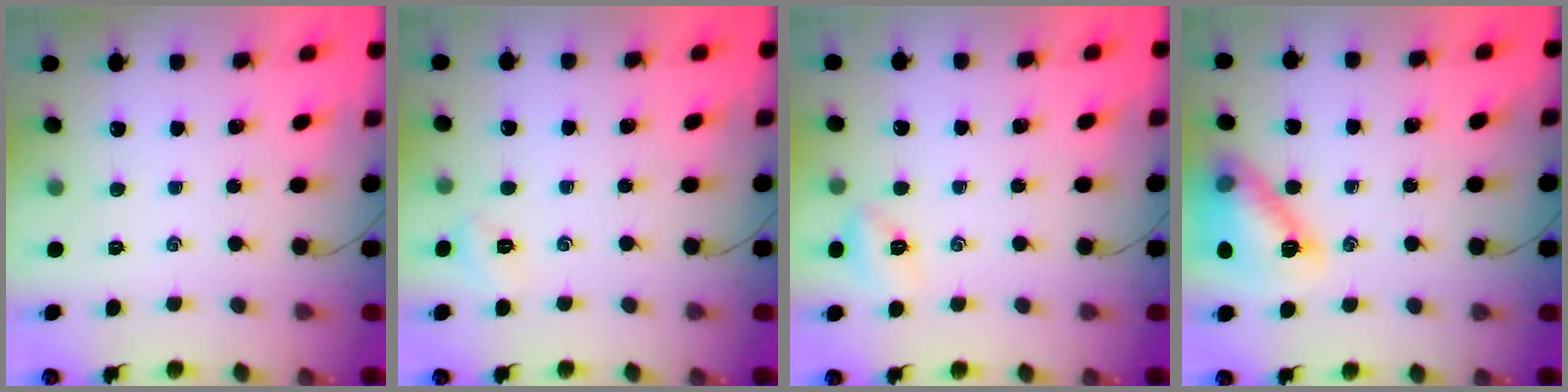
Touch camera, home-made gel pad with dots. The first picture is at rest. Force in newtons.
{"total": 4.7, "press": 4.6, "slide": 1.1}
{"total": 6.1, "press": 6.0, "slide": 1.2}
{"total": 12.8, "press": 12.8, "slide": 0.5}